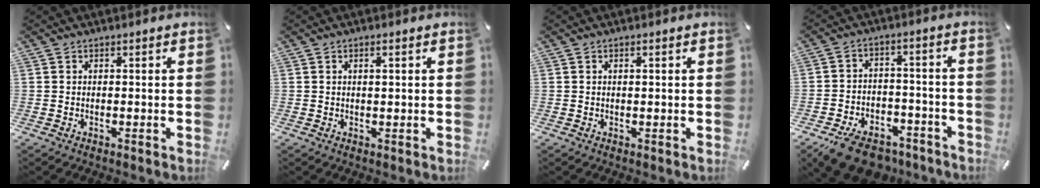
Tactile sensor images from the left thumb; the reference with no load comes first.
{"total": 1.3, "force": [0.4, 0.3, 1.2], "torque": [-0.025, 0.001, 0.006]}
{"total": 0.8, "force": [0.2, 0.2, 0.8], "torque": [-0.015, 0.001, 0.003]}
{"total": 10.0, "force": [-7.4, 5.5, 3.9], "torque": [-0.055, 0.054, -0.130]}